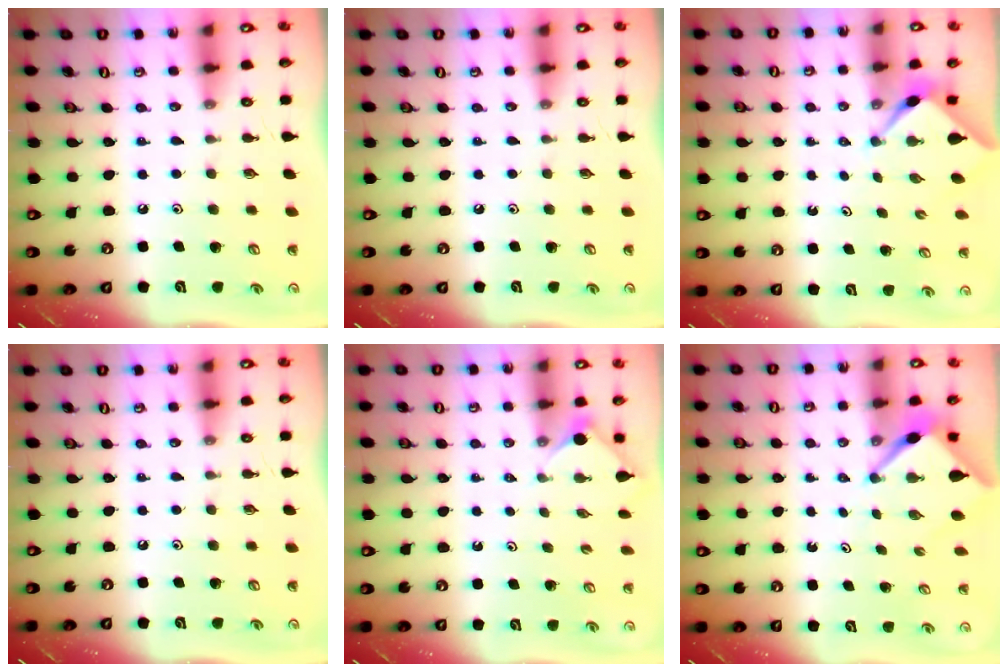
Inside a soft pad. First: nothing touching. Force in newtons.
{"total": 0.0}
{"total": 2.3, "press": 2.3, "slide": 0.3}
{"total": 0.0}
{"total": 1.8, "press": 1.8, "slide": 0.4}
{"total": 3.6, "press": 3.6, "slide": 0.1}